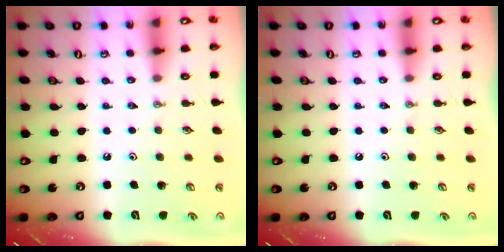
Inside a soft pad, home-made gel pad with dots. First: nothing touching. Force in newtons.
{"total": 0.0}